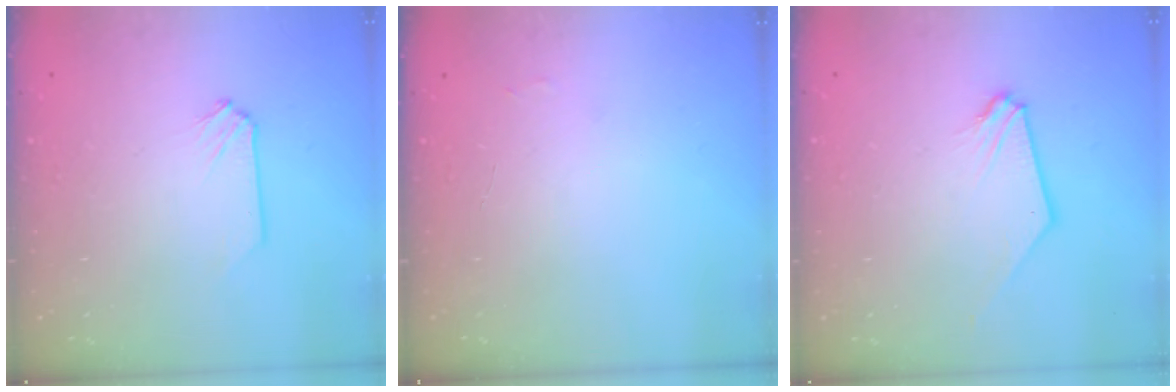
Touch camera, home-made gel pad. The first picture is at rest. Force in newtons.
{"total": 3.8, "press": 3.8, "slide": 0.4}
{"total": 0.6, "press": 0.6, "slide": 0.2}